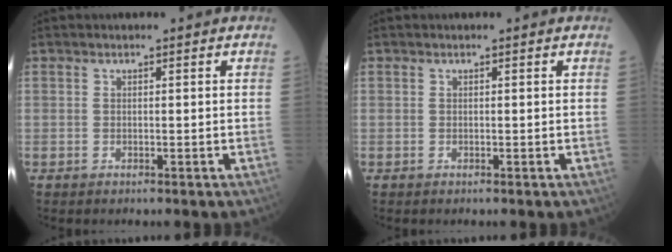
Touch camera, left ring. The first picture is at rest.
{"total": 0.0}